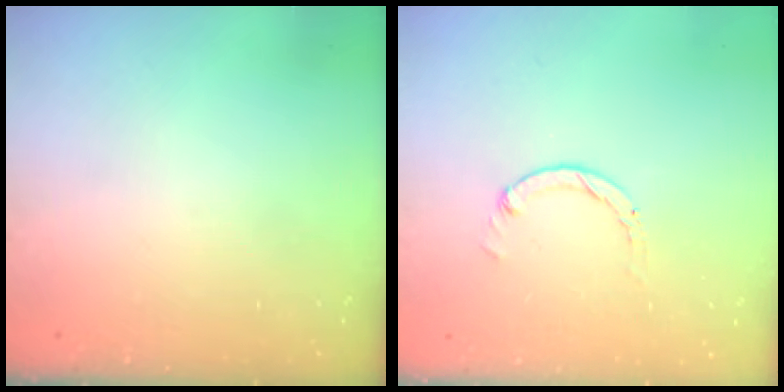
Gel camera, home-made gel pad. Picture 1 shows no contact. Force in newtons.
{"total": 1.3, "press": 1.2, "slide": 0.2}